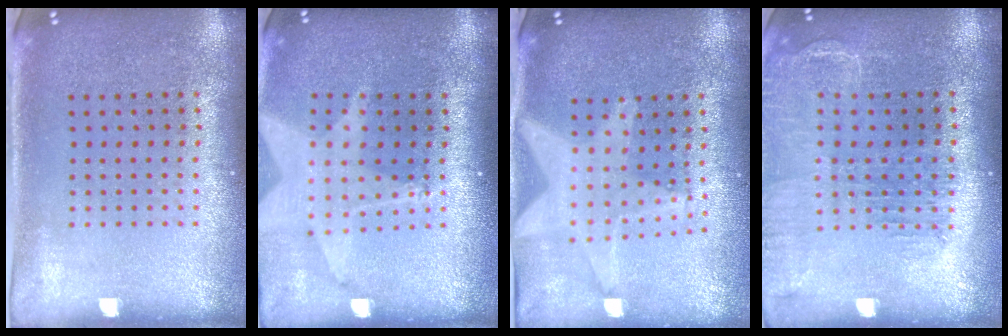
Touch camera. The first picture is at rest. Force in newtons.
{"total": 2.0, "press": 1.5, "slide": 1.3}
{"total": 1.5, "press": 1.4, "slide": 0.4}
{"total": 1.6, "press": 1.6, "slide": 0.4}